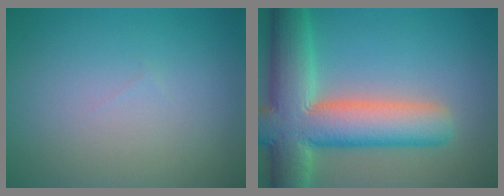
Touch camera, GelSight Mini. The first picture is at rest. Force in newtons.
{"total": 11.8, "press": 11.8, "slide": 0.9}